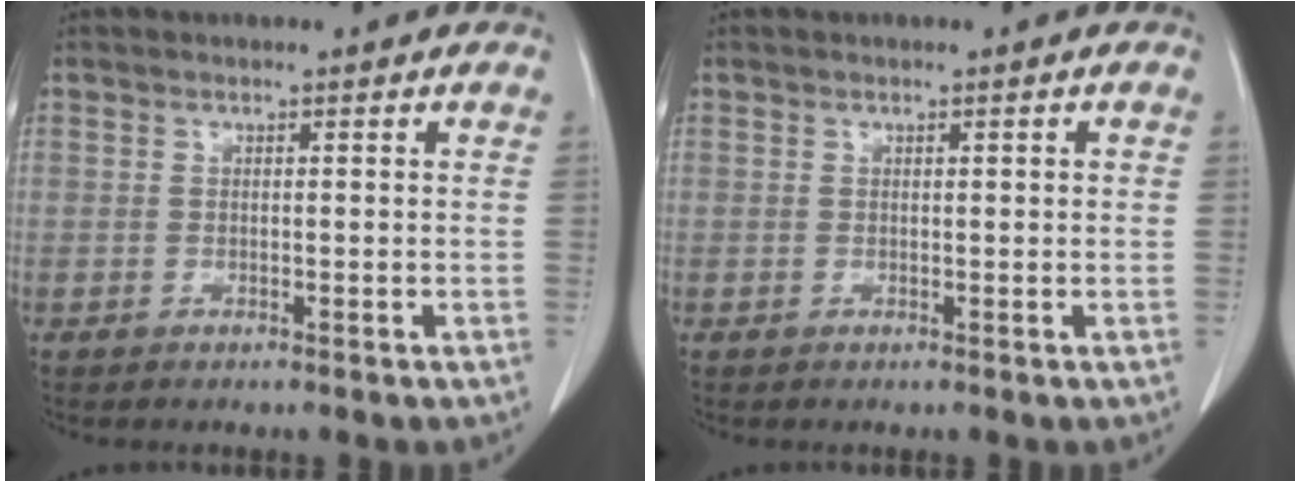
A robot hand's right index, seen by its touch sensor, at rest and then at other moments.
{"total": 0.7, "force": [0.2, 0.1, 0.7], "torque": [-0.012, 0.003, 0.003]}